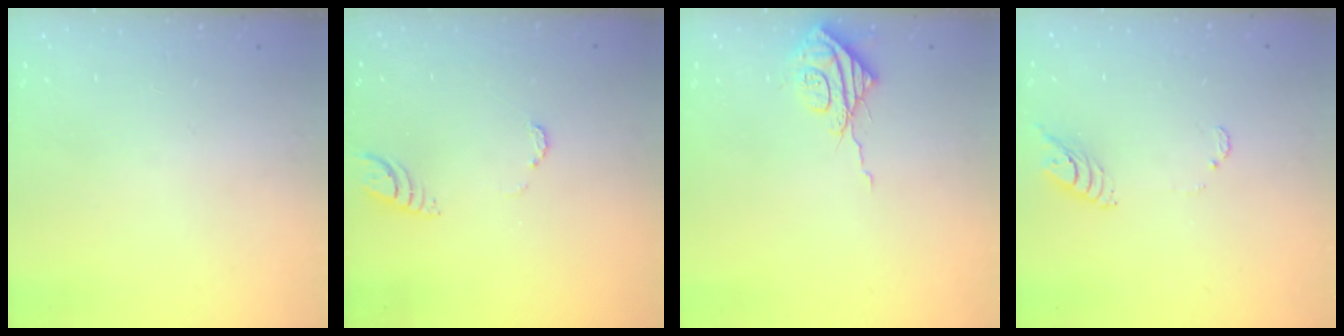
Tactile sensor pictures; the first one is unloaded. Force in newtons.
{"total": 3.3, "press": 3.3, "slide": 0.4}
{"total": 7.3, "press": 7.3, "slide": 0.6}
{"total": 5.5, "press": 5.5, "slide": 0.6}